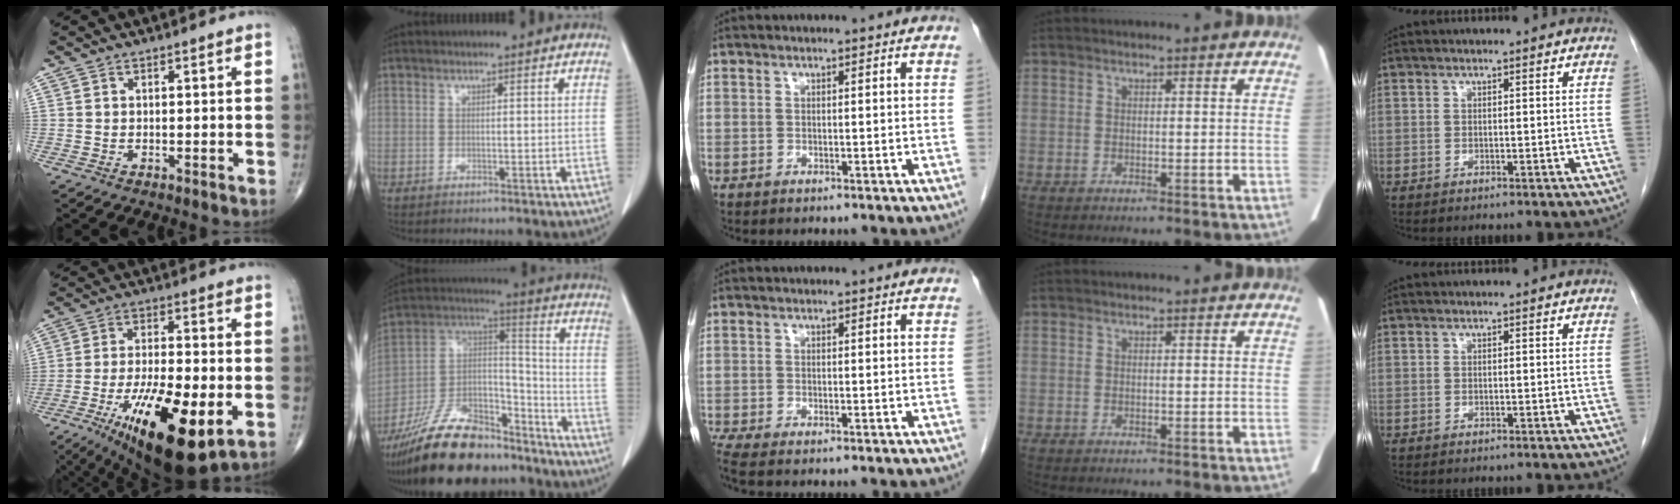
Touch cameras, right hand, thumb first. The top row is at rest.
{"thumb": {"total": 21.3, "force": [-7.6, 7.1, 18.6], "torque": [-0.308, -0.007, -0.112]}, "index": {"total": 22.1, "force": [-18.0, 7.3, 10.6], "torque": [-0.211, 0.012, -0.315]}, "middle": {"total": 1.6, "force": [-1.2, -0.1, 1.0], "torque": [-0.030, -0.008, -0.029]}}